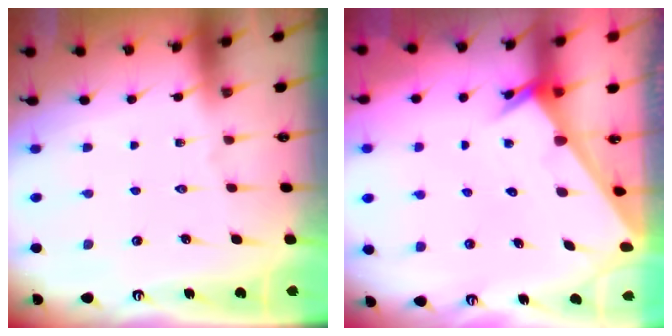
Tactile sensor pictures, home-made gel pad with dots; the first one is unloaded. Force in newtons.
{"total": 1.9, "press": 1.9, "slide": 0.1}